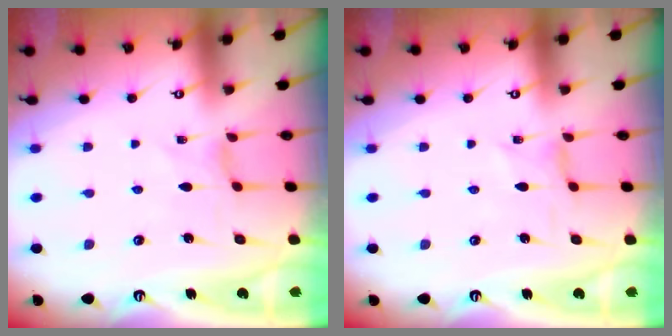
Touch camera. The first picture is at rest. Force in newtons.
{"total": 0.0}